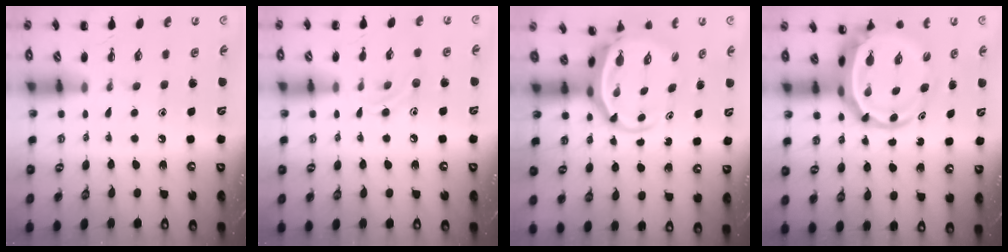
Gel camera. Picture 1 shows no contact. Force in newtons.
{"total": 6.6, "press": 6.5, "slide": 1.1}
{"total": 5.1, "press": 4.9, "slide": 1.2}
{"total": 7.2, "press": 6.9, "slide": 2.1}